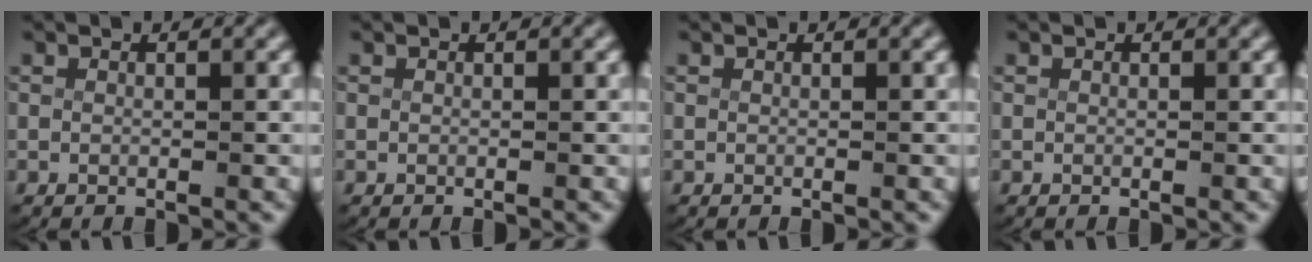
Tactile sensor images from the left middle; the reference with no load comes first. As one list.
[{"total": 0.0}, {"total": 0.0}, {"total": 0.0}]